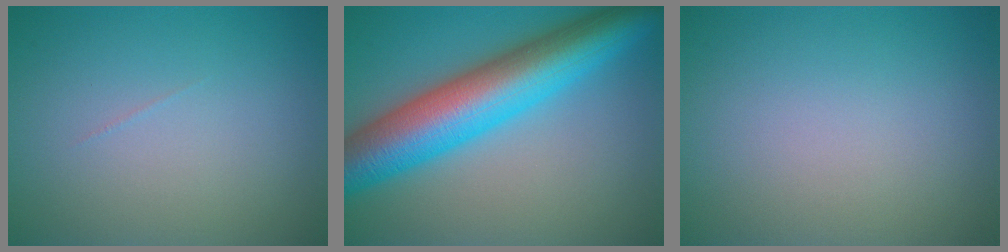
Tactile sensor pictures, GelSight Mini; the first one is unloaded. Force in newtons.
{"total": 11.1, "press": 11.1, "slide": 0.2}
{"total": 0.0}